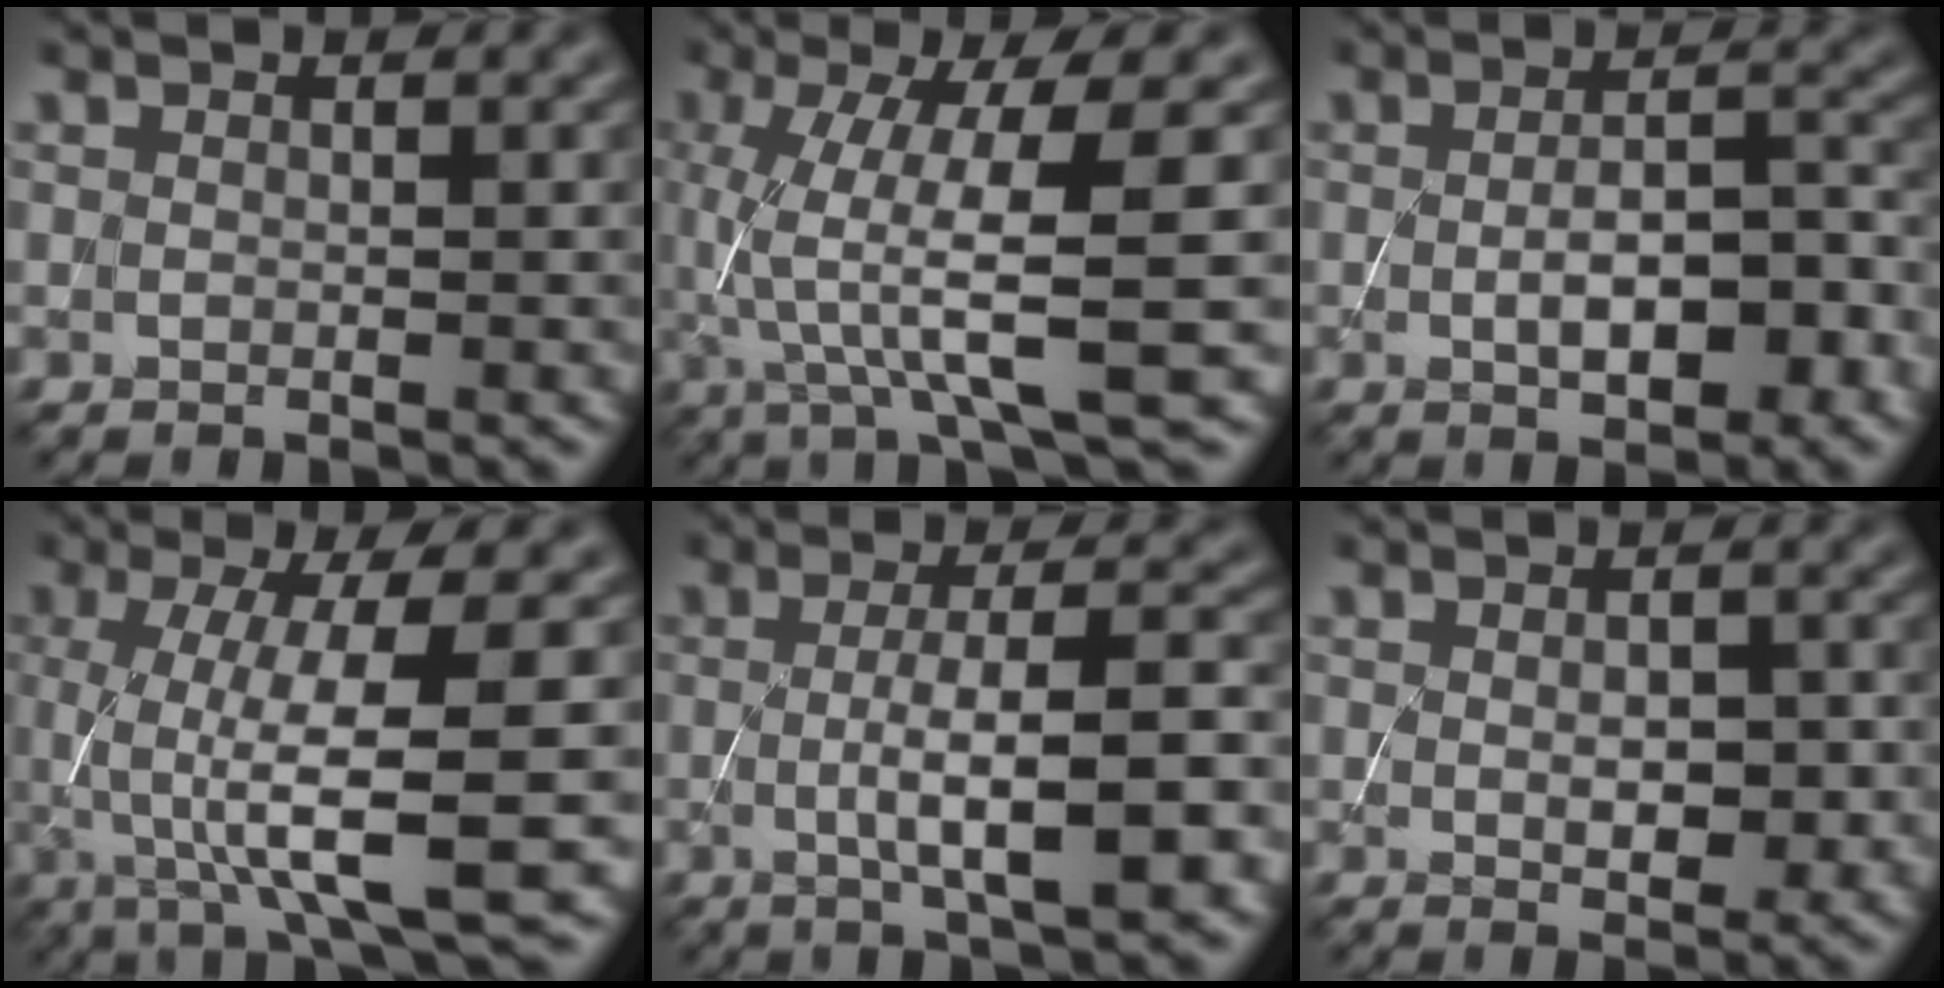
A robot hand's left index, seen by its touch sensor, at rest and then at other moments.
{"total": 8.2, "force": [1.0, 1.6, 8.0], "torque": [-0.139, -0.001, 0.022]}
{"total": 5.1, "force": [-1.2, 2.1, 4.5], "torque": [-0.078, 0.000, -0.015]}
{"total": 9.6, "force": [-0.6, 2.0, 9.3], "torque": [-0.143, -0.006, -0.005]}
{"total": 7.1, "force": [-0.8, 1.6, 6.9], "torque": [-0.105, 0.005, -0.013]}
{"total": 2.6, "force": [-0.2, 1.3, 2.2], "torque": [-0.035, -0.003, 0.002]}